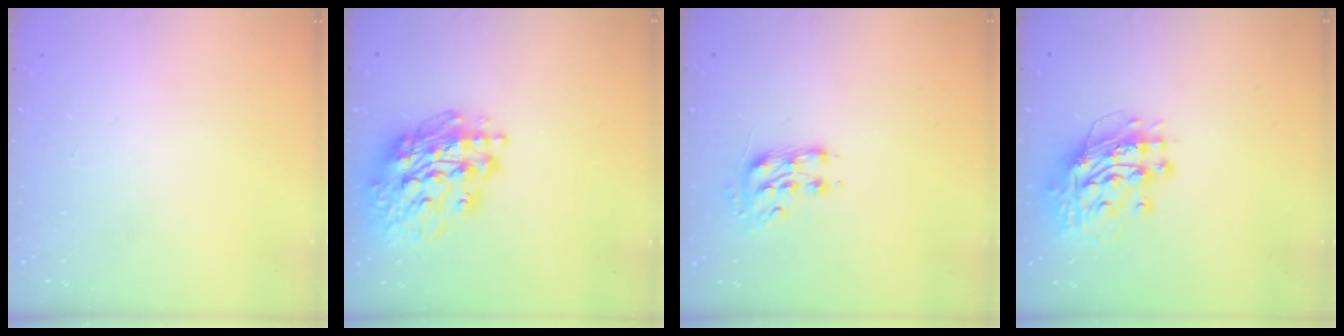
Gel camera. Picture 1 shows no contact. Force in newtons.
{"total": 18.9, "press": 18.8, "slide": 2.2}
{"total": 8.1, "press": 8.0, "slide": 1.0}
{"total": 13.2, "press": 13.1, "slide": 1.2}